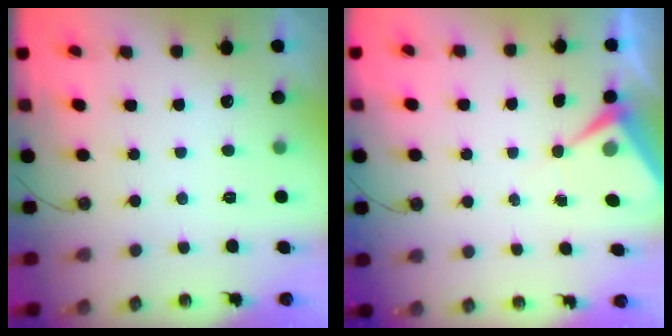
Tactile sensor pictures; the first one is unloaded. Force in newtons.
{"total": 6.1, "press": 6.1, "slide": 0.5}